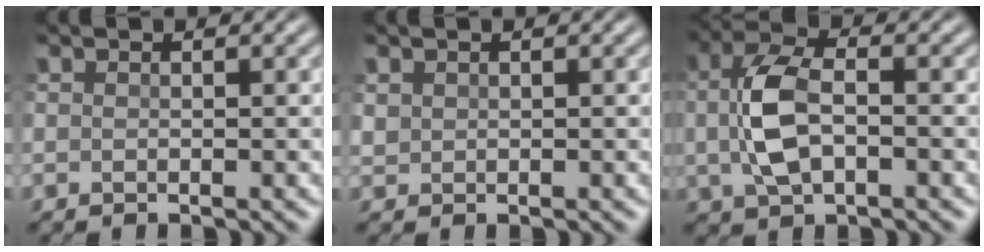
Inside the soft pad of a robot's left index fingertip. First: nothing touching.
{"total": 0.7, "force": [0.2, 0.7, 0.1], "torque": [-0.004, -0.002, 0.007]}
{"total": 5.7, "force": [-0.2, 3.0, 4.8], "torque": [-0.104, 0.004, -0.007]}